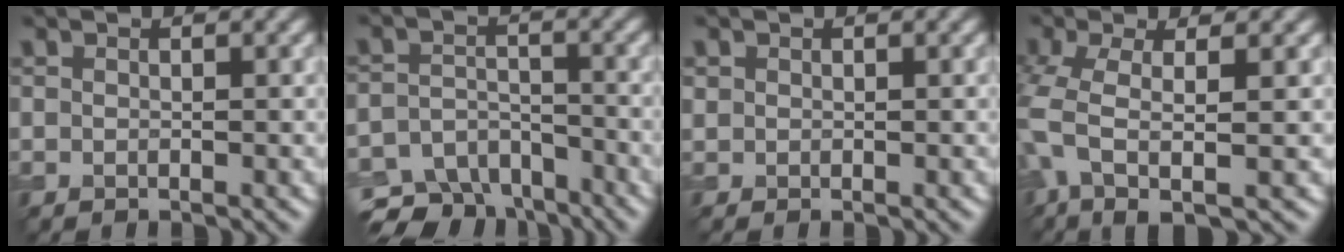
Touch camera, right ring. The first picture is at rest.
{"total": 6.7, "force": [-5.3, 3.5, 2.3], "torque": [-0.032, -0.016, -0.088]}
{"total": 0.5, "force": [0.2, 0.5, 0.0], "torque": [0.002, 0.001, 0.003]}
{"total": 5.6, "force": [-1.3, 1.8, 5.1], "torque": [-0.114, -0.005, -0.030]}